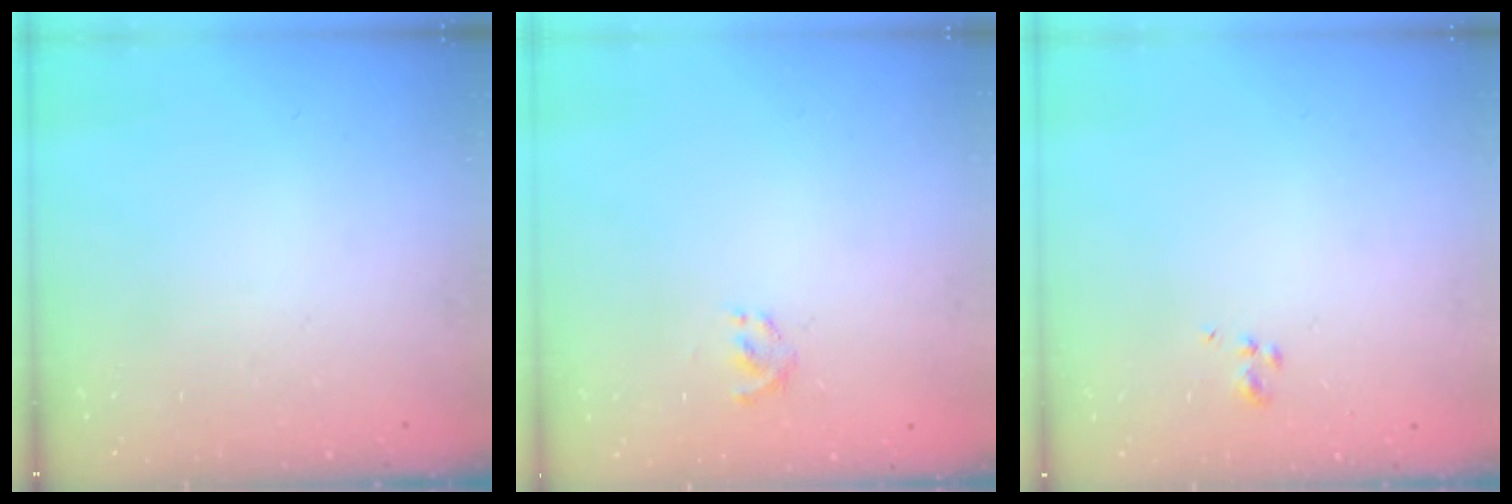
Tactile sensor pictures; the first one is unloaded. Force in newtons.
{"total": 1.3, "press": 1.1, "slide": 0.7}
{"total": 1.3, "press": 1.2, "slide": 0.6}